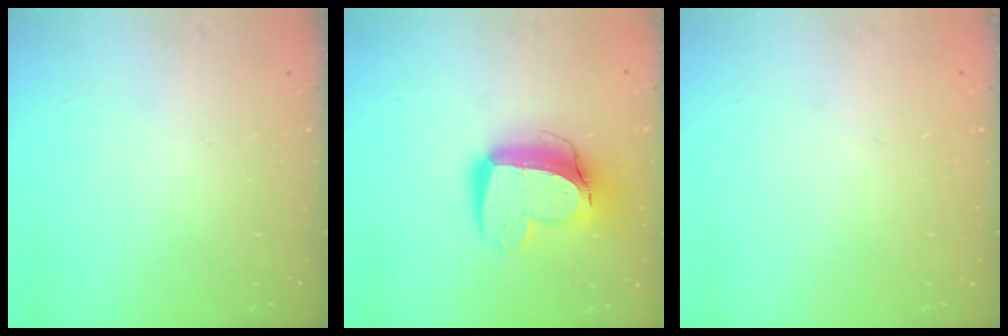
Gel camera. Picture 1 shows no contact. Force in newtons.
{"total": 13.6, "press": 13.5, "slide": 1.4}
{"total": 0.0}